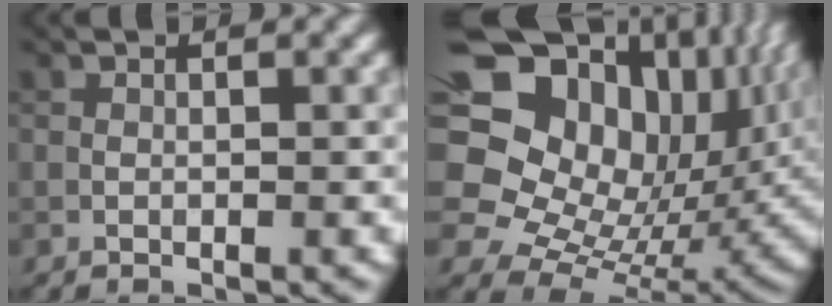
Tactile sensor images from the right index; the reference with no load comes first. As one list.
[{"total": 19.3, "force": [5.0, 15.0, 11.1], "torque": [-0.235, 0.030, 0.114]}]